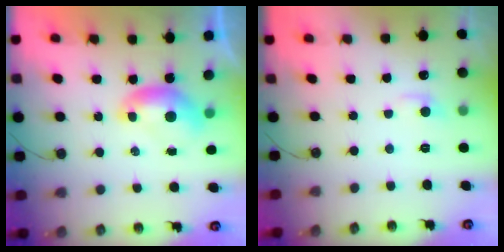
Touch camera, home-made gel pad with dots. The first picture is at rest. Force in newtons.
{"total": 0.9, "press": 0.4, "slide": 0.8}